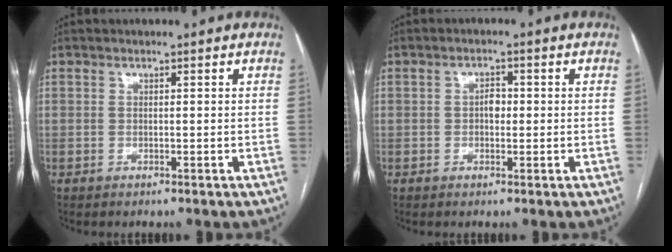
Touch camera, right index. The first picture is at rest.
{"total": 2.1, "force": [-0.1, 1.2, 1.6], "torque": [-0.024, 0.005, -0.002]}